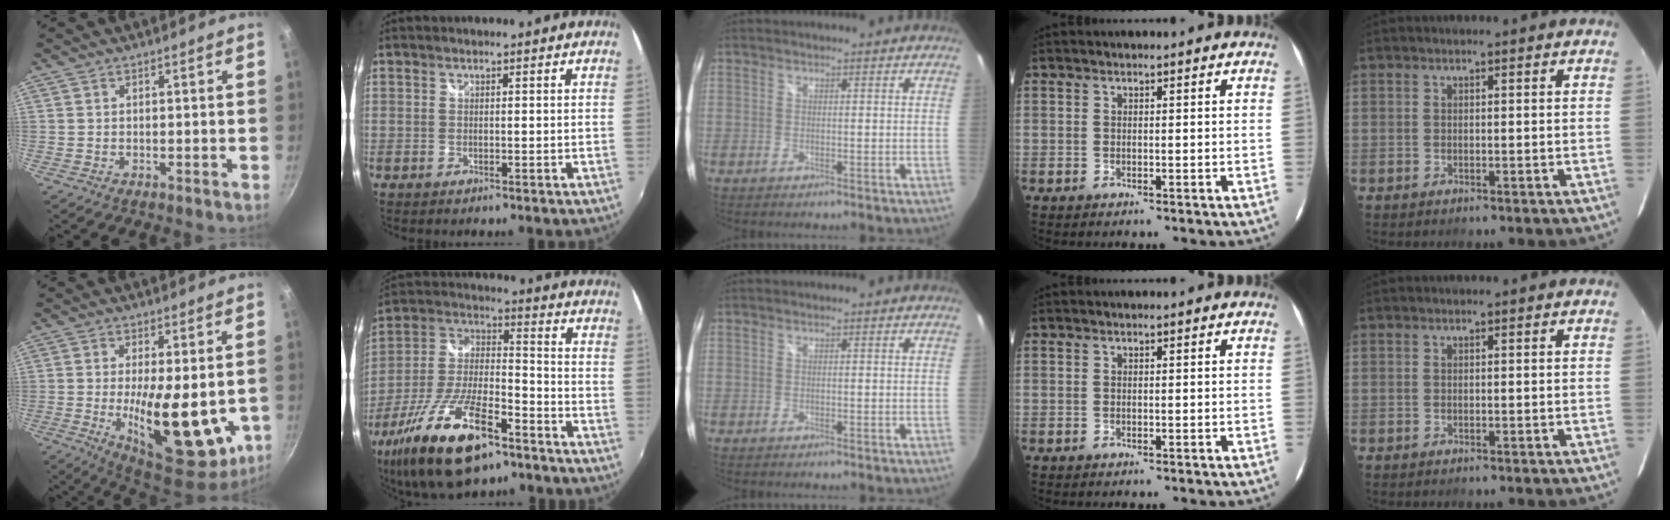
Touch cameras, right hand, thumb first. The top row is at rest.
{"thumb": {"total": 18.9, "force": [-2.1, 7.6, 17.2], "torque": [-0.248, -0.018, -0.016]}, "index": {"total": 22.0, "force": [-13.2, 8.1, 15.7], "torque": [-0.318, -0.028, -0.236]}}